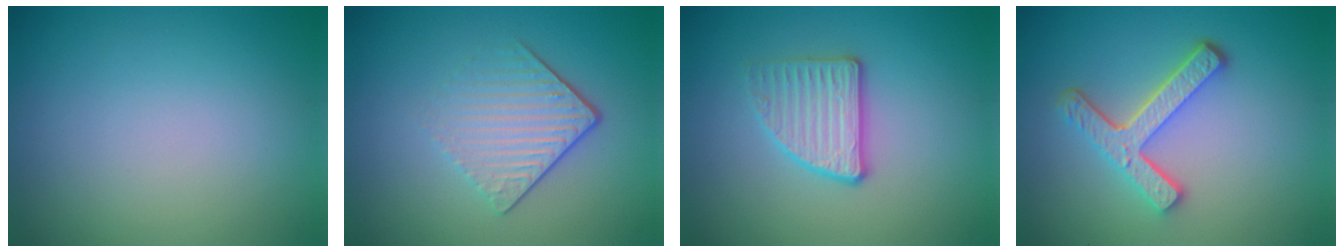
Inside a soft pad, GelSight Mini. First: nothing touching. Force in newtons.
{"total": 4.3, "press": 2.8, "slide": 3.3}
{"total": 2.8, "press": 2.7, "slide": 0.7}
{"total": 4.6, "press": 3.4, "slide": 3.0}